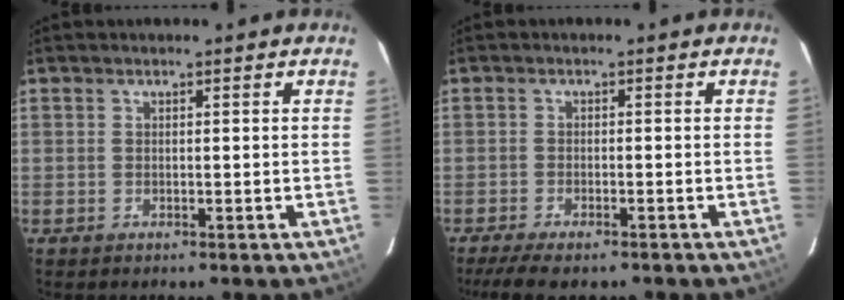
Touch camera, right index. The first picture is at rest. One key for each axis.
{"total": 7.7, "fx": -6.1, "fy": 1.9, "fz": 4.2, "tx": -0.103, "ty": -0.027, "tz": -0.103}